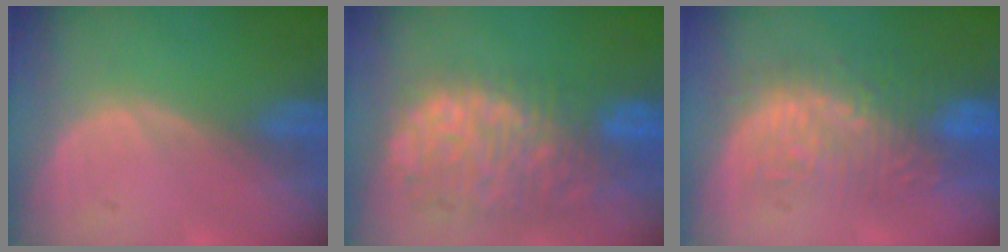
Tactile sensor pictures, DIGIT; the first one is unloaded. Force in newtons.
{"total": 12.7, "press": 10.5, "slide": 7.1}
{"total": 10.0, "press": 9.3, "slide": 3.8}